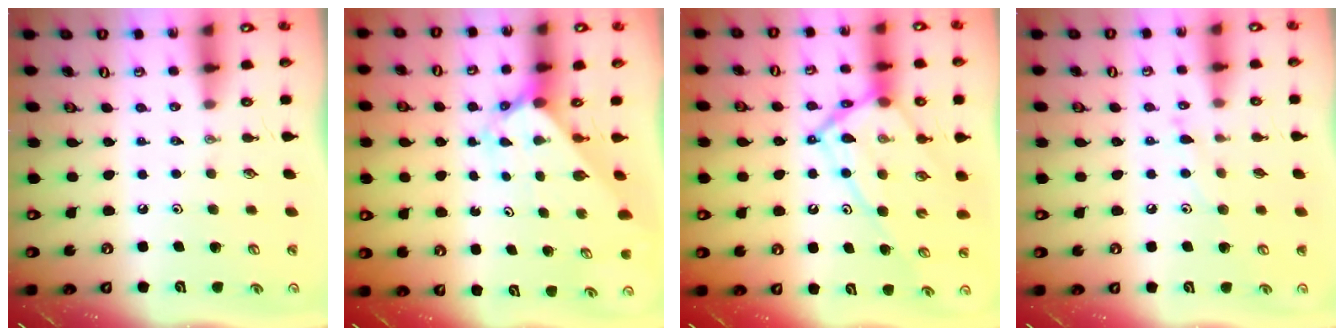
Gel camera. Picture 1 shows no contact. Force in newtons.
{"total": 2.2, "press": 2.2, "slide": 0.2}
{"total": 15.6, "press": 15.6, "slide": 0.7}
{"total": 7.0, "press": 7.0, "slide": 0.2}